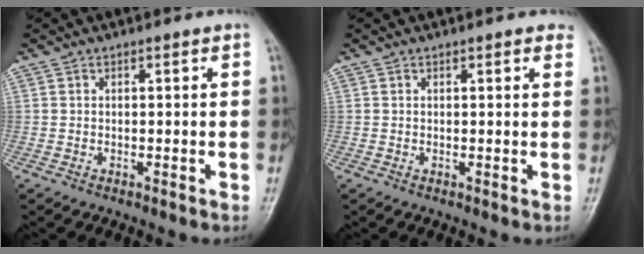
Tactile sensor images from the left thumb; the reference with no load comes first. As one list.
[{"total": 1.6, "force": [1.1, 0.6, 1.1], "torque": [-0.007, 0.000, 0.009]}]